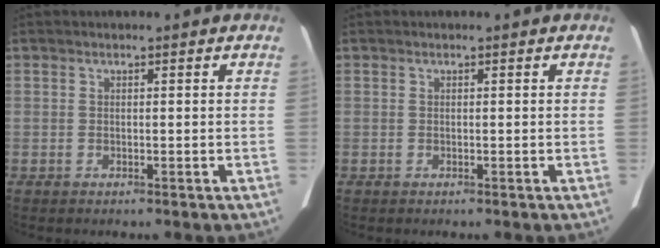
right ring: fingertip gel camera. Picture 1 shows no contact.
{"total": 0.0}